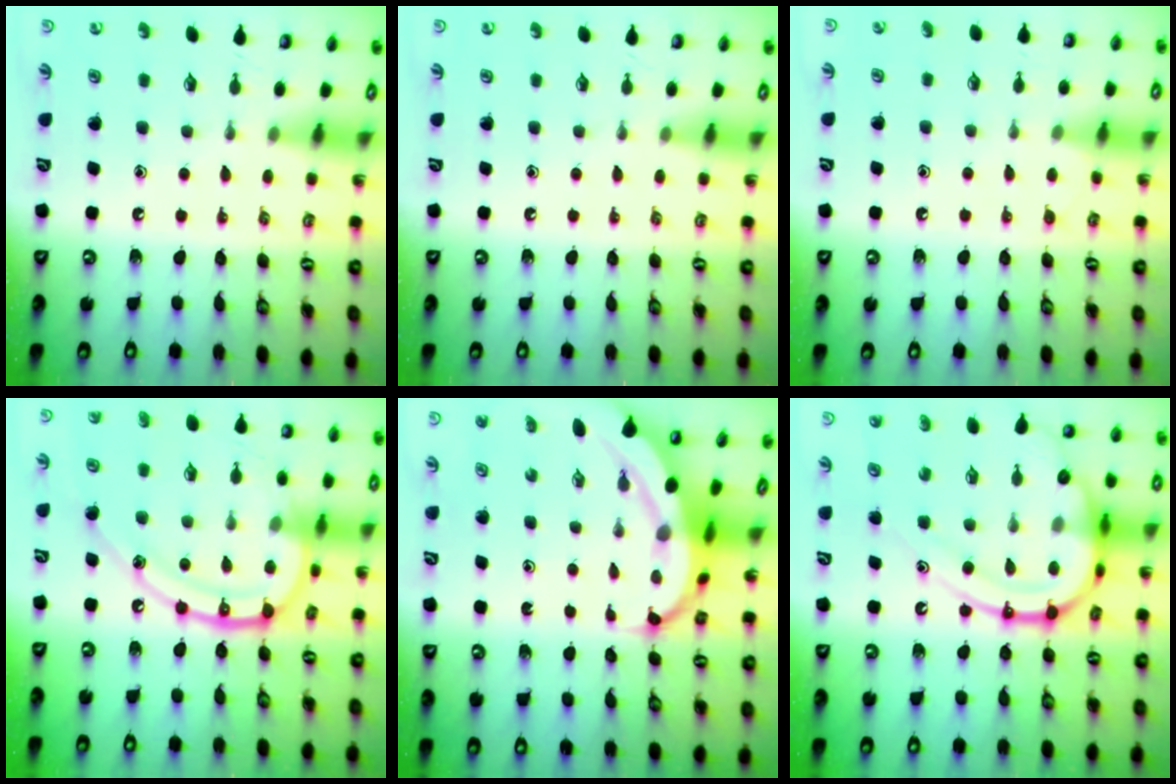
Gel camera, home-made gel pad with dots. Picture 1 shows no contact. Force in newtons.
{"total": 0.0}
{"total": 4.3, "press": 4.3, "slide": 0.5}
{"total": 19.7, "press": 19.6, "slide": 1.9}
{"total": 7.6, "press": 7.5, "slide": 1.5}
{"total": 20.4, "press": 20.3, "slide": 2.2}